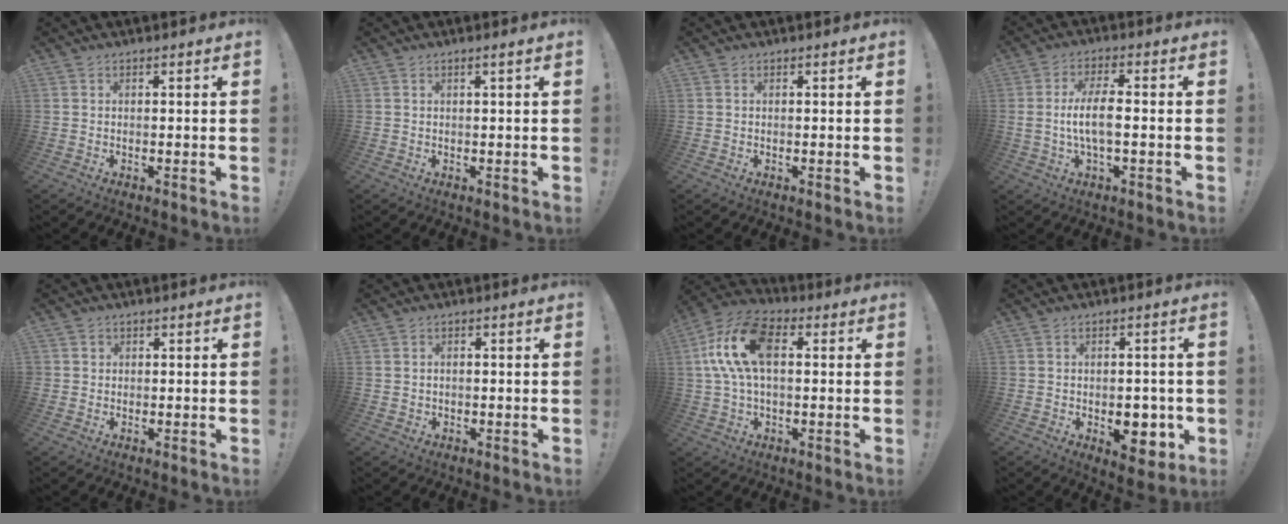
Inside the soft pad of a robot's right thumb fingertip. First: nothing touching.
{"total": 1.2, "force": [0.3, -0.4, 1.1], "torque": [-0.017, -0.002, 0.004]}
{"total": 0.0}
{"total": 8.7, "force": [-1.0, 2.7, 8.2], "torque": [-0.162, 0.005, -0.017]}
{"total": 1.3, "force": [0.4, 1.2, 0.1], "torque": [0.002, -0.002, 0.008]}
{"total": 1.1, "force": [-0.2, 1.0, 0.4], "torque": [-0.013, 0.006, -0.003]}
{"total": 15.6, "force": [3.0, 8.7, 12.6], "torque": [-0.240, 0.004, 0.052]}
{"total": 9.4, "force": [-2.4, 6.1, 6.8], "torque": [-0.059, 0.007, -0.031]}